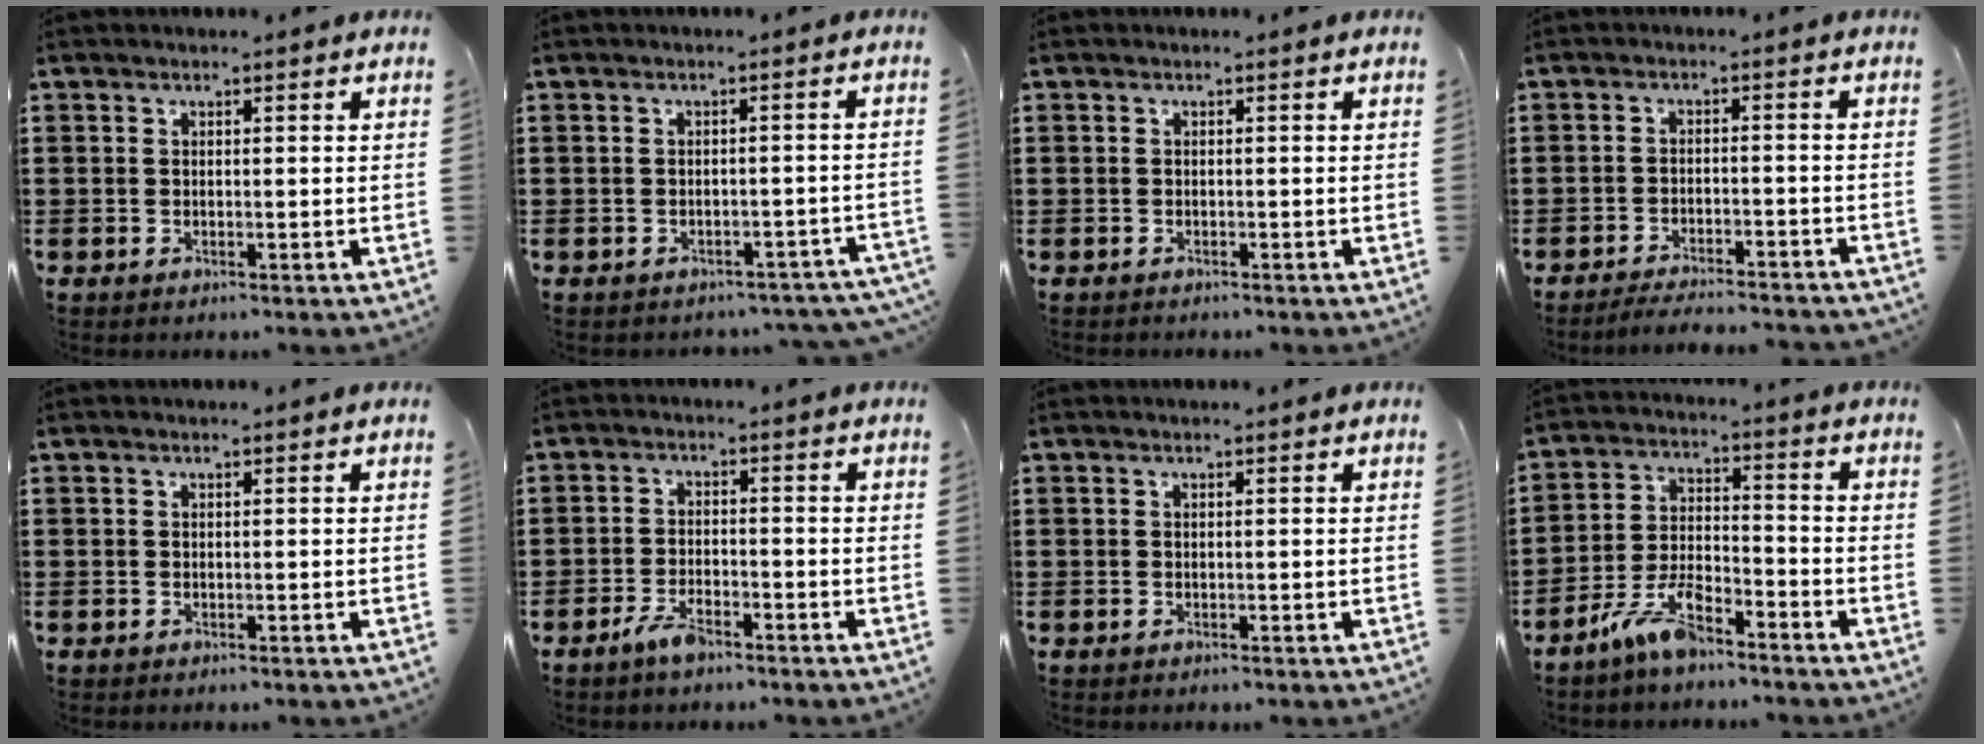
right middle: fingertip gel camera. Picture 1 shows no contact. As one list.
[{"total": 1.7, "force": [-1.7, 0.3, 0.2], "torque": [-0.008, 0.002, -0.036]}, {"total": 0.5, "force": [-0.4, 0.3, -0.1], "torque": [0.000, 0.002, -0.010]}, {"total": 3.2, "force": [-3.2, -0.1, 0.6], "torque": [-0.013, 0.003, -0.065]}, {"total": 0.0}, {"total": 3.4, "force": [-2.6, 1.1, 1.9], "torque": [-0.046, 0.001, -0.053]}, {"total": 0.0}, {"total": 7.4, "force": [-5.9, 2.1, 4.0], "torque": [-0.096, 0.002, -0.114]}]